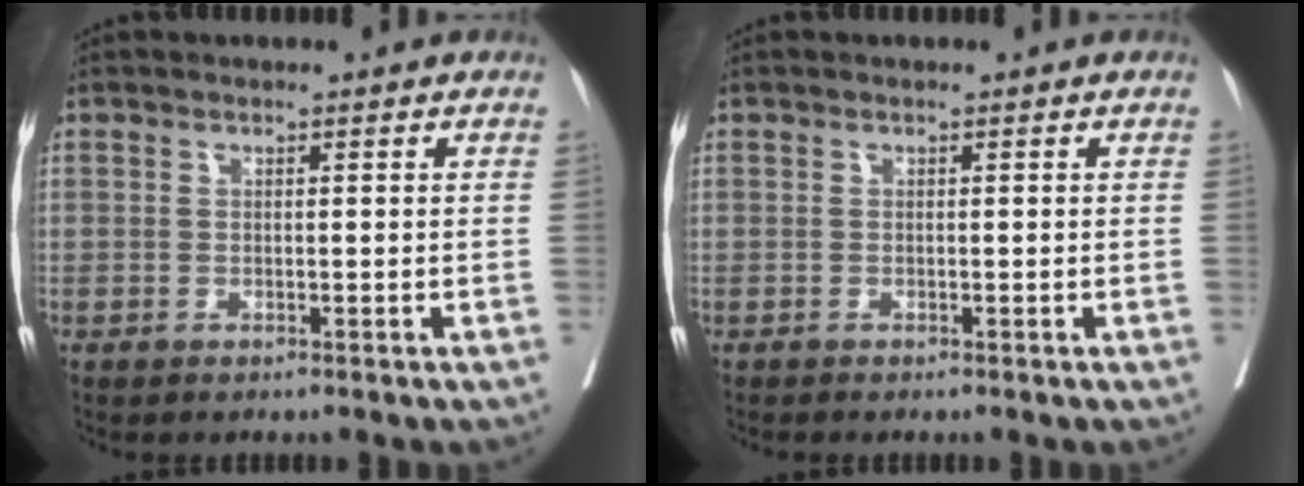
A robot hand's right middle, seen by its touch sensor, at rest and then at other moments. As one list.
[{"total": 0.0}]